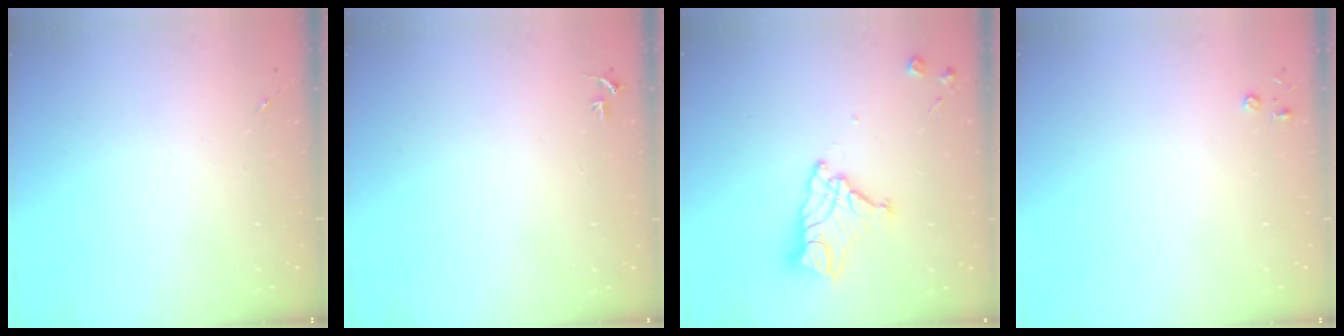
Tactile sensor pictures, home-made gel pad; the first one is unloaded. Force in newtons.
{"total": 3.1, "press": 3.1, "slide": 0.3}
{"total": 13.7, "press": 13.7, "slide": 1.3}
{"total": 2.8, "press": 2.8, "slide": 0.3}